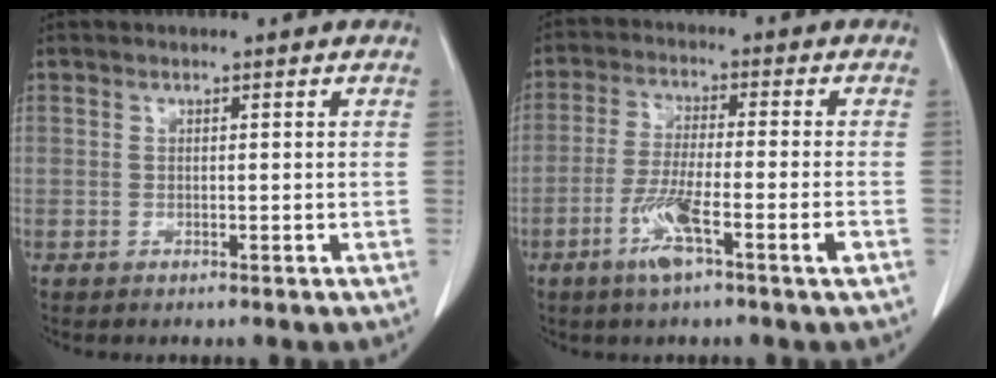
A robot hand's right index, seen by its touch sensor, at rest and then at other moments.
{"total": 8.1, "force": [-3.9, 0.0, 7.1], "torque": [-0.137, -0.009, -0.073]}